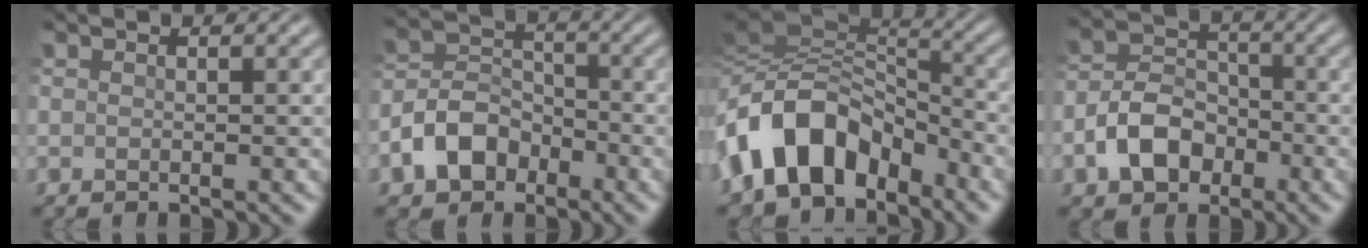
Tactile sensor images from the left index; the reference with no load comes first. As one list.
[{"total": 5.3, "force": [-2.8, 3.8, 2.5], "torque": [-0.044, 0.002, -0.062]}, {"total": 10.2, "force": [-4.5, 6.4, 6.6], "torque": [-0.112, 0.016, -0.096]}, {"total": 5.2, "force": [-2.3, 3.7, 2.9], "torque": [-0.051, 0.004, -0.048]}]